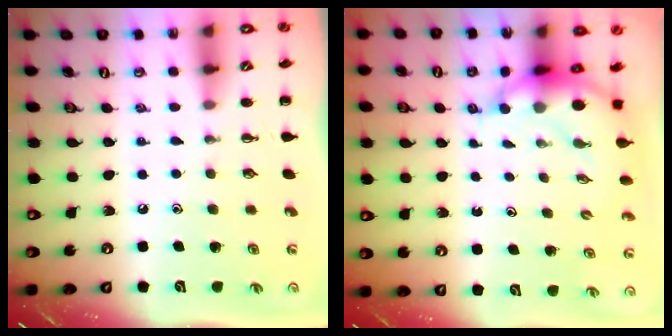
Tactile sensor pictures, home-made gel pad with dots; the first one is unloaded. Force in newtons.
{"total": 6.2, "press": 6.0, "slide": 1.2}